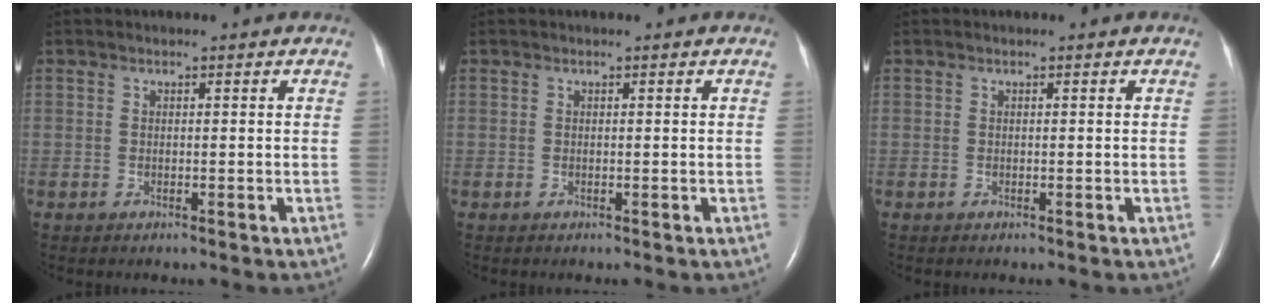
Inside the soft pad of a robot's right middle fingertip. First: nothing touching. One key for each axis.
{"total": 0.0}
{"total": 0.0}